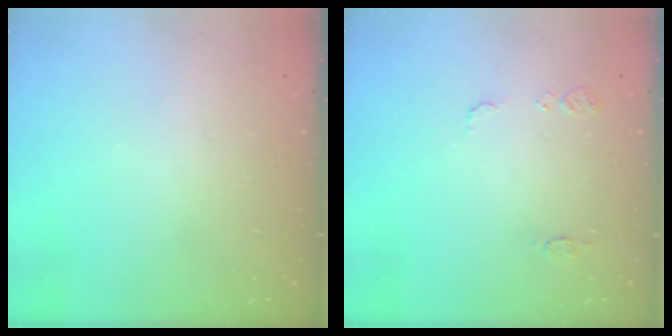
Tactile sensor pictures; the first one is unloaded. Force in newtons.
{"total": 7.1, "press": 7.0, "slide": 0.7}